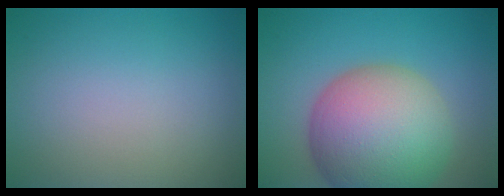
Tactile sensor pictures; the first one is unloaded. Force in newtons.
{"total": 13.1, "press": 13.0, "slide": 0.8}